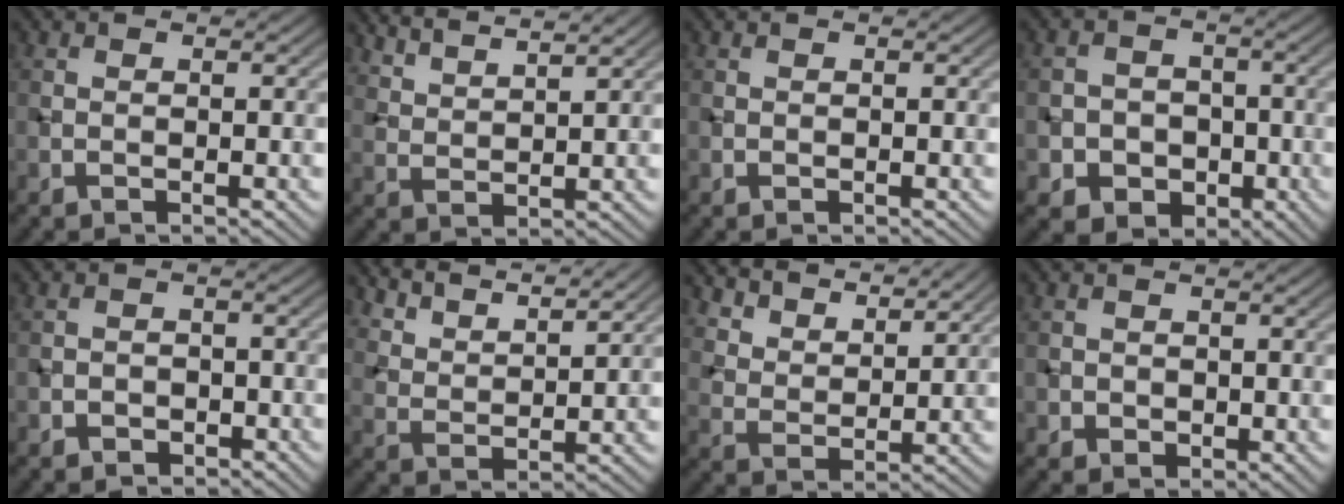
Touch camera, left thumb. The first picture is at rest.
{"total": 5.6, "force": [4.9, 1.0, 2.6], "torque": [-0.044, 0.004, 0.090]}
{"total": 0.0}
{"total": 6.2, "force": [-2.0, 5.6, 1.8], "torque": [-0.037, -0.001, -0.055]}
{"total": 1.9, "force": [-1.3, 1.4, 0.6], "torque": [-0.006, 0.003, -0.024]}
{"total": 8.0, "force": [6.9, 1.8, 3.5], "torque": [-0.077, -0.011, 0.139]}
{"total": 8.0, "force": [6.9, 2.6, 3.1], "torque": [-0.075, -0.023, 0.151]}
{"total": 1.9, "force": [-0.3, 1.7, 0.8], "torque": [-0.015, -0.010, -0.005]}